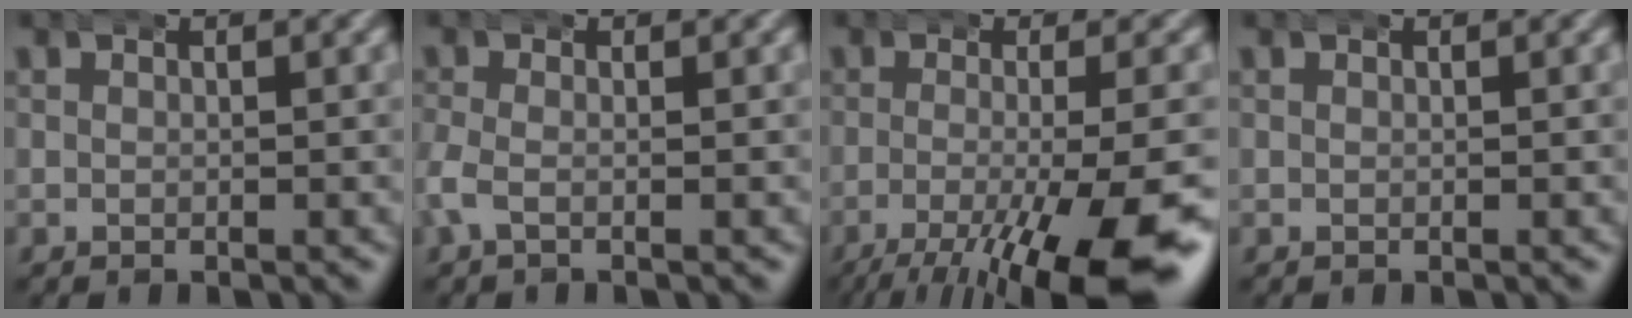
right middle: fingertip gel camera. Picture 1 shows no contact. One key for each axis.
{"total": 2.0, "fx": -0.9, "fy": 1.0, "fz": 1.4, "tx": -0.053, "ty": -0.012, "tz": -0.011}
{"total": 10.2, "fx": -4.6, "fy": 3.2, "fz": 8.6, "tx": -0.131, "ty": -0.032, "tz": -0.051}
{"total": 0.0}